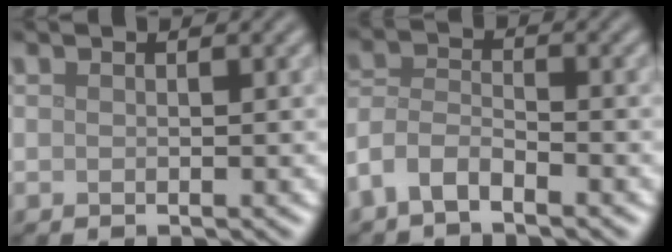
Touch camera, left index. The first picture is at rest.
{"total": 3.4, "force": [-2.5, 1.3, 1.9], "torque": [-0.040, 0.004, -0.060]}